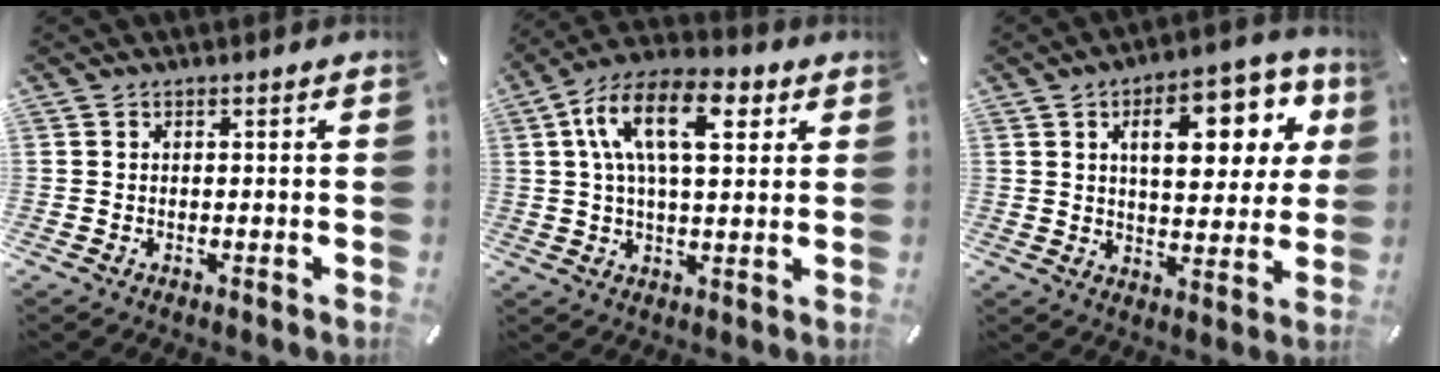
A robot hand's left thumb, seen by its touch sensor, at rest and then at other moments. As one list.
[{"total": 14.9, "force": [5.3, 7.4, 11.8], "torque": [-0.229, 0.004, 0.087]}, {"total": 16.8, "force": [6.4, 8.4, 13.1], "torque": [-0.182, -0.011, 0.099]}]